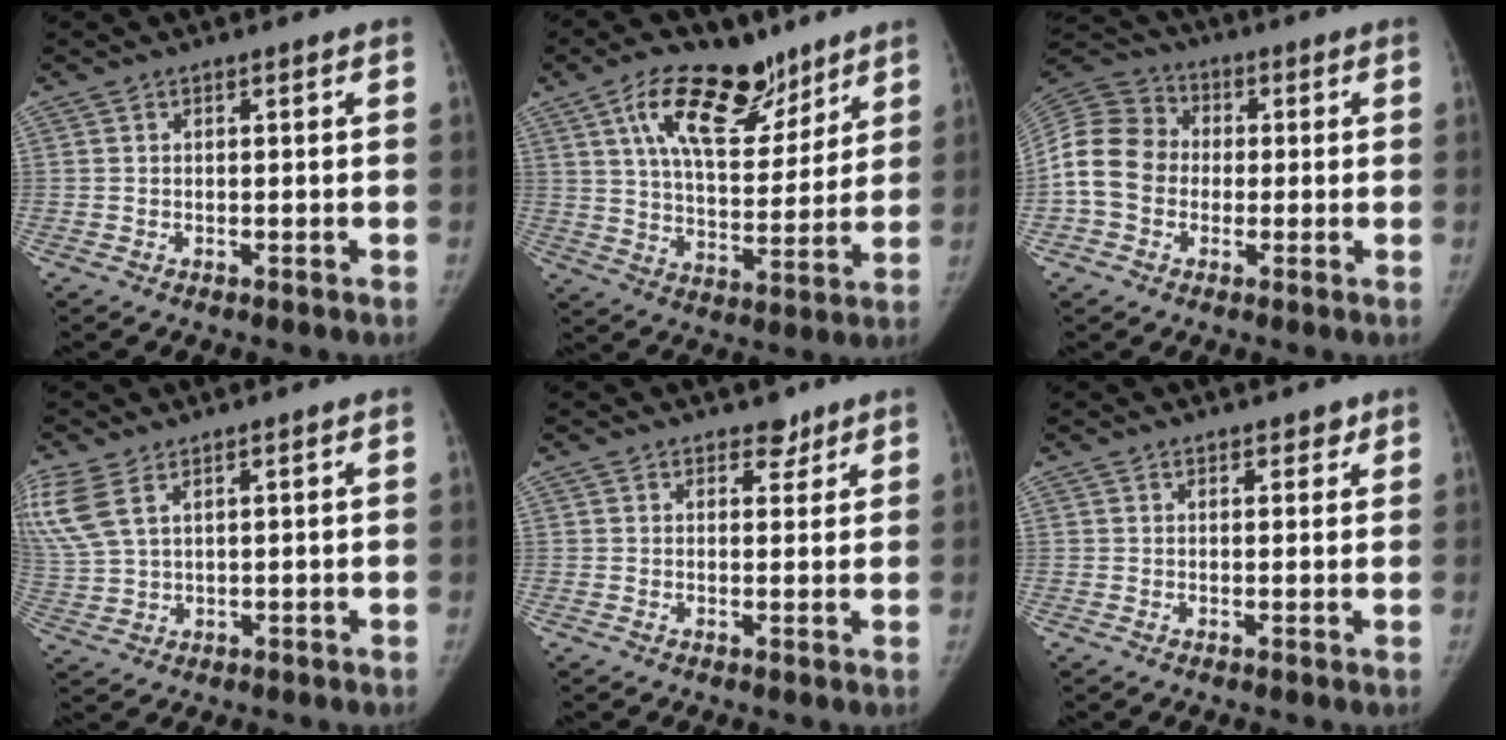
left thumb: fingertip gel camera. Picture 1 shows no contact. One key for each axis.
{"total": 17.8, "fx": 10.4, "fy": 8.9, "fz": 11.4, "tx": -0.140, "ty": -0.046, "tz": 0.175}
{"total": 12.4, "fx": -0.8, "fy": 10.6, "fz": 6.5, "tx": -0.113, "ty": 0.031, "tz": -0.027}
{"total": 10.5, "fx": 5.2, "fy": 5.6, "fz": 7.3, "tx": -0.197, "ty": 0.000, "tz": 0.114}
{"total": 2.6, "fx": 2.0, "fy": 1.6, "fz": 0.5, "tx": 0.014, "ty": -0.011, "tz": 0.023}
{"total": 2.1, "fx": 1.6, "fy": 1.2, "fz": 0.8, "tx": 0.009, "ty": -0.008, "tz": 0.017}